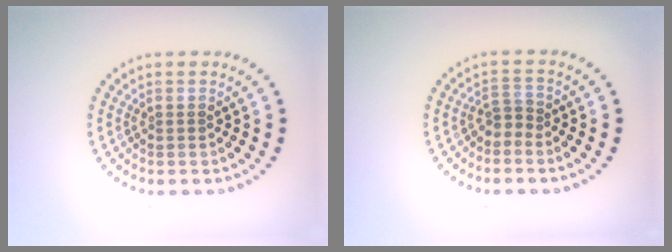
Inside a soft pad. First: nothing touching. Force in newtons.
{"total": 1.5, "press": 1.0, "slide": 1.2}